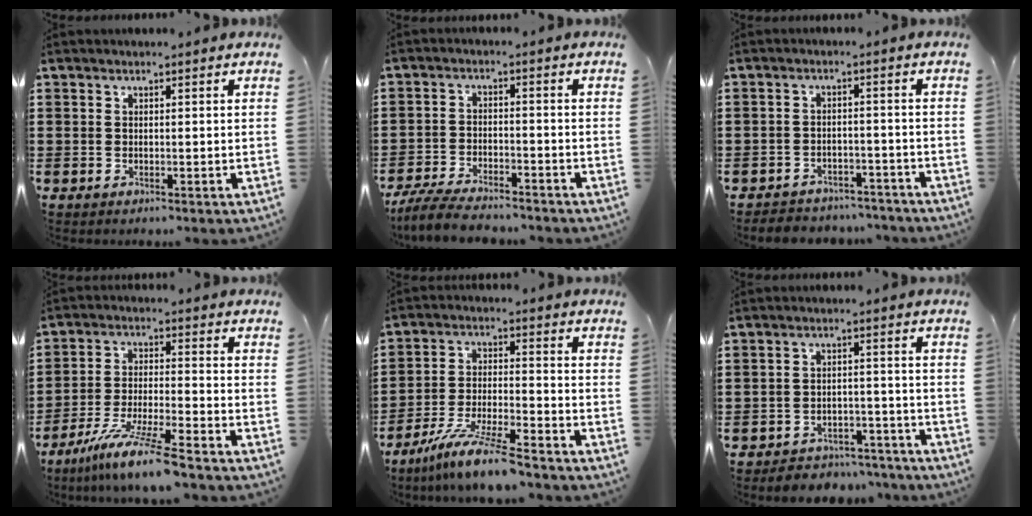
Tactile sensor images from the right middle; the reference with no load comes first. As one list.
[{"total": 5.6, "force": [-5.2, 0.5, 1.9], "torque": [-0.049, -0.006, -0.103]}, {"total": 3.2, "force": [-3.2, 0.3, -0.2], "torque": [-0.005, -0.004, -0.069]}, {"total": 9.1, "force": [-7.5, -0.6, 5.2], "torque": [-0.101, -0.012, -0.143]}, {"total": 9.3, "force": [-8.0, -0.3, 4.7], "torque": [-0.098, -0.006, -0.157]}, {"total": 3.8, "force": [-3.8, 0.4, -0.1], "torque": [-0.005, 0.000, -0.080]}]